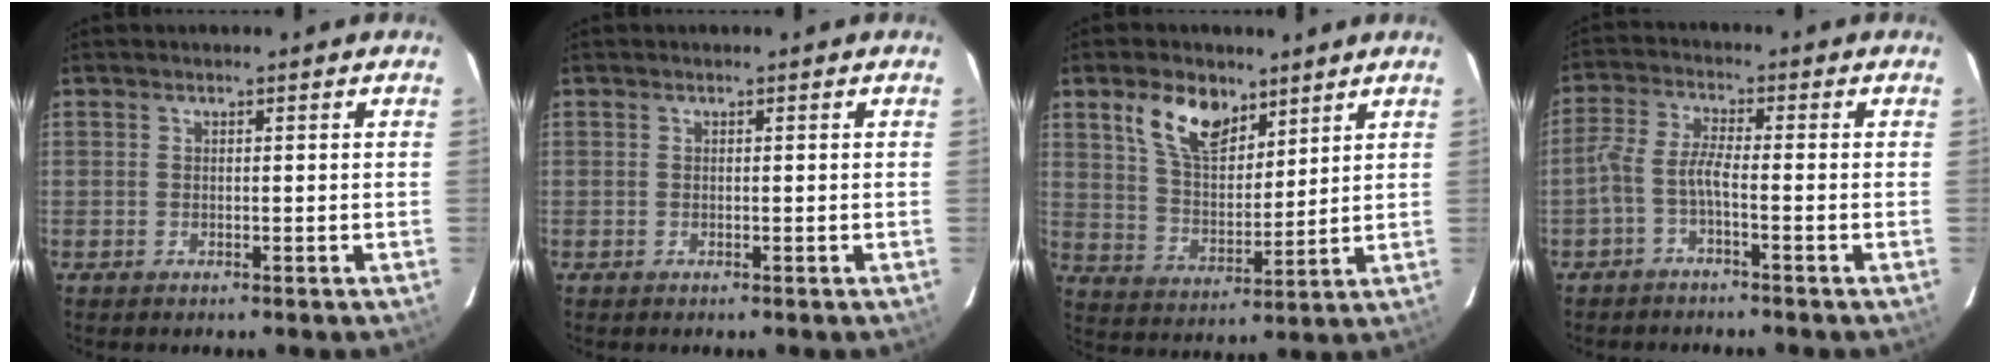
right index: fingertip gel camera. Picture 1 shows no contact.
{"total": 0.0}
{"total": 11.0, "force": [6.7, 5.8, 6.5], "torque": [-0.120, 0.012, 0.131]}
{"total": 3.9, "force": [-2.0, 0.5, 3.4], "torque": [-0.087, 0.012, -0.041]}